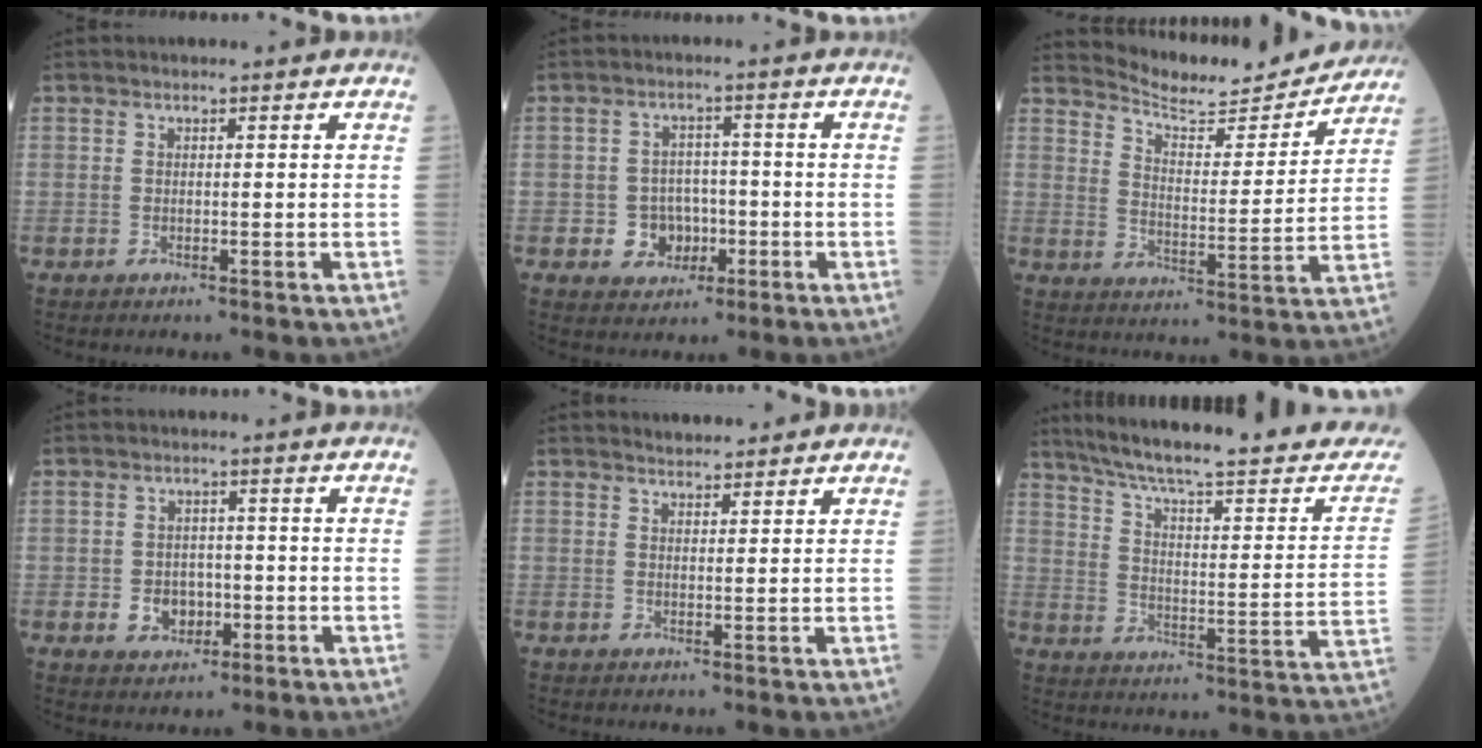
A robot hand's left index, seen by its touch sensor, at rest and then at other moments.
{"total": 5.0, "force": [-1.6, 4.5, 1.7], "torque": [-0.028, 0.008, -0.020]}
{"total": 13.4, "force": [13.1, 1.7, 2.3], "torque": [-0.040, -0.017, 0.186]}
{"total": 4.3, "force": [-1.3, 3.5, 2.3], "torque": [-0.038, 0.005, -0.015]}
{"total": 2.9, "force": [2.7, 0.8, 0.6], "torque": [-0.012, 0.013, 0.042]}
{"total": 25.8, "force": [22.3, 2.3, 12.8], "torque": [-0.194, -0.050, 0.295]}